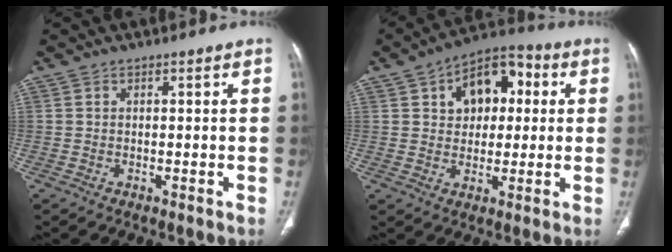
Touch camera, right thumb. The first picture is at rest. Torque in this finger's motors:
{"motor_torque": [-0.58, 0.79, 0.63, 0.59, 0.15]}